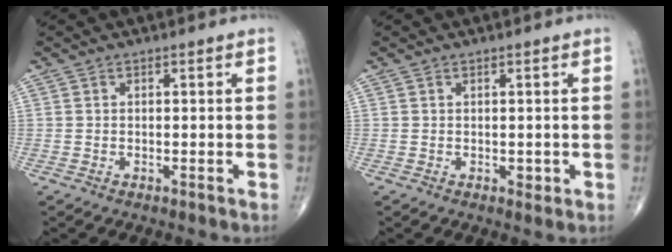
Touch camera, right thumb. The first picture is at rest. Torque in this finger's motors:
{"motor_torque": [0.18, 0.46, -0.11, -0.06, 0.03]}